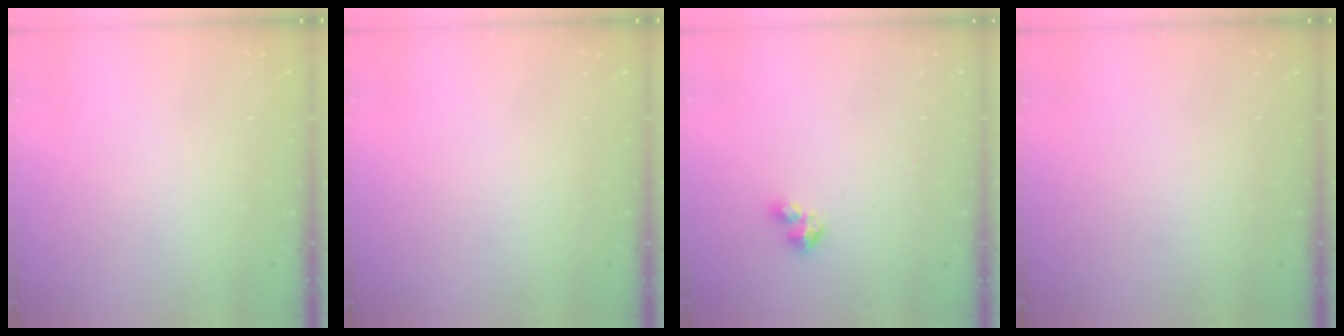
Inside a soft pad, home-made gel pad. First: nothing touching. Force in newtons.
{"total": 0.0}
{"total": 2.8, "press": 2.8, "slide": 0.2}
{"total": 0.0}